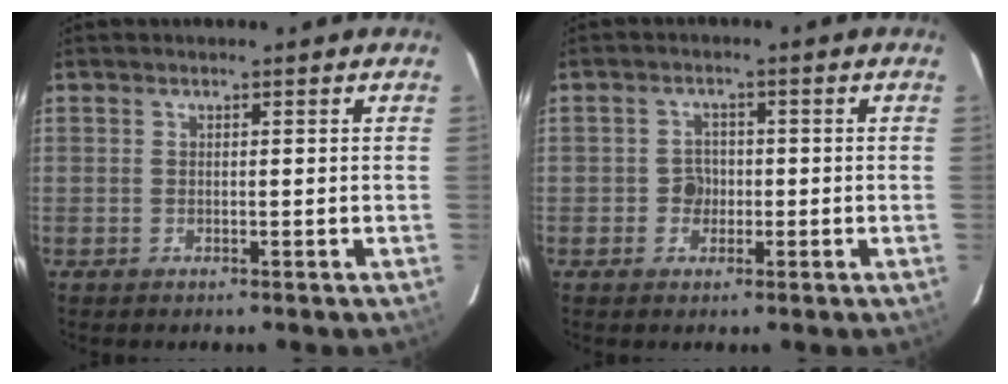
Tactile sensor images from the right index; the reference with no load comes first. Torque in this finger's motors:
{"motor_torque": [0.14, 0.11, 0.17, 0.02]}